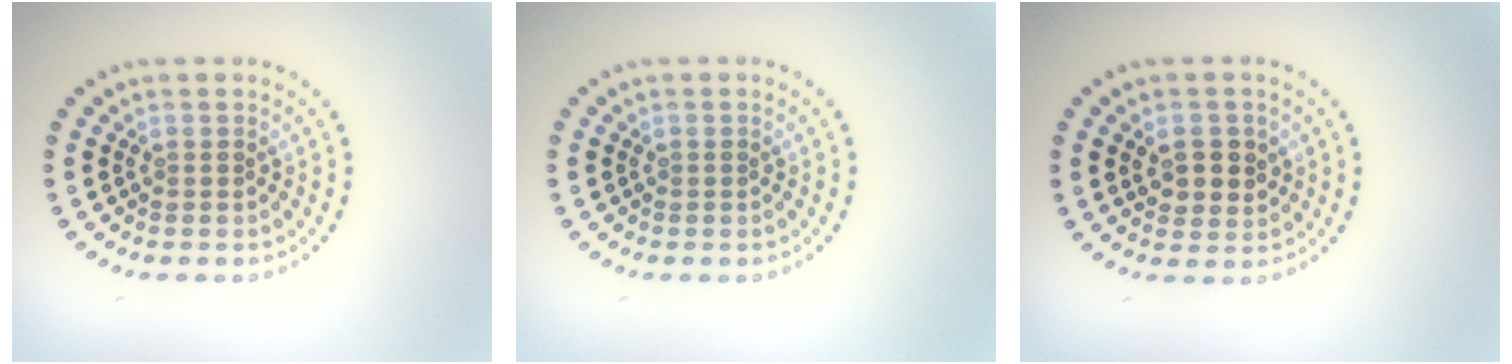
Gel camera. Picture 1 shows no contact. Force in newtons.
{"total": 0.0}
{"total": 2.7, "press": 2.7, "slide": 0.6}